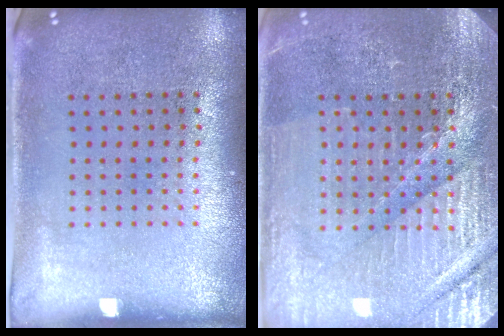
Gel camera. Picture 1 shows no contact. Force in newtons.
{"total": 4.3, "press": 4.1, "slide": 1.1}